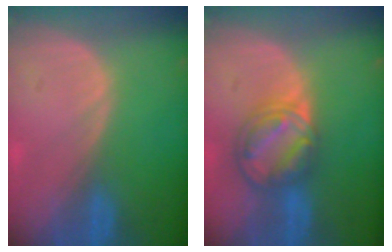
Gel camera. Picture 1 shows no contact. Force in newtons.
{"total": 8.2, "press": 7.1, "slide": 4.1}